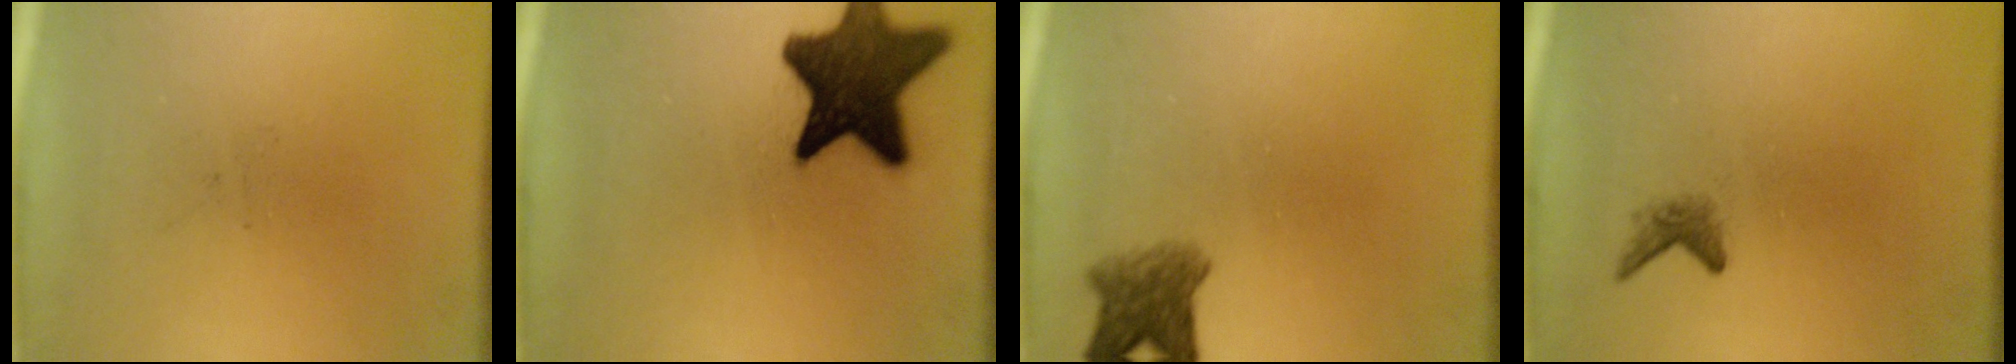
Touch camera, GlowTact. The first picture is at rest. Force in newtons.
{"total": 14.3}
{"total": 4.2}
{"total": 1.4}